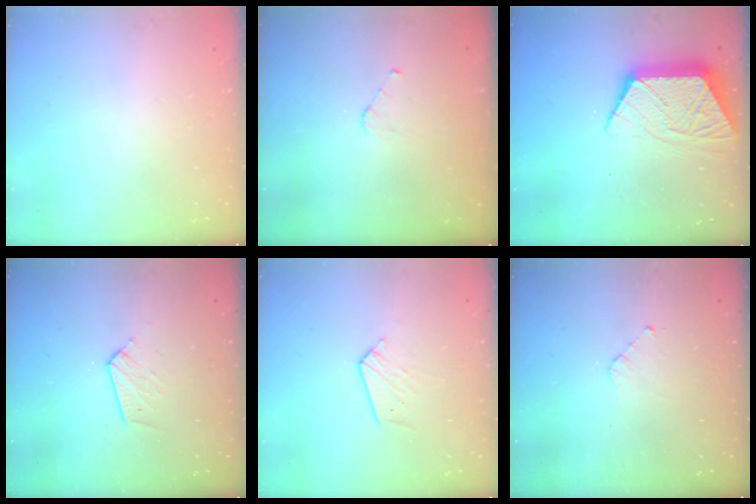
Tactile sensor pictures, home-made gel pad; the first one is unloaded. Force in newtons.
{"total": 3.0, "press": 3.0, "slide": 0.2}
{"total": 13.3, "press": 13.3, "slide": 1.0}
{"total": 5.5, "press": 5.5, "slide": 0.5}
{"total": 4.7, "press": 4.7, "slide": 0.4}
{"total": 2.8, "press": 2.8, "slide": 0.2}